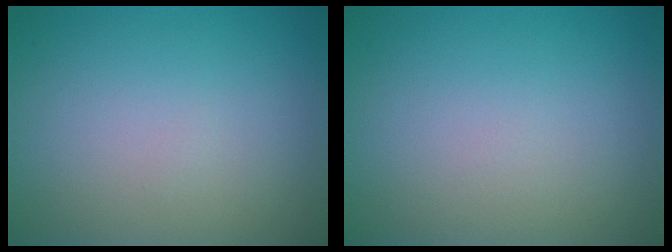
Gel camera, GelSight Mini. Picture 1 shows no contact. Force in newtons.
{"total": 0.0}